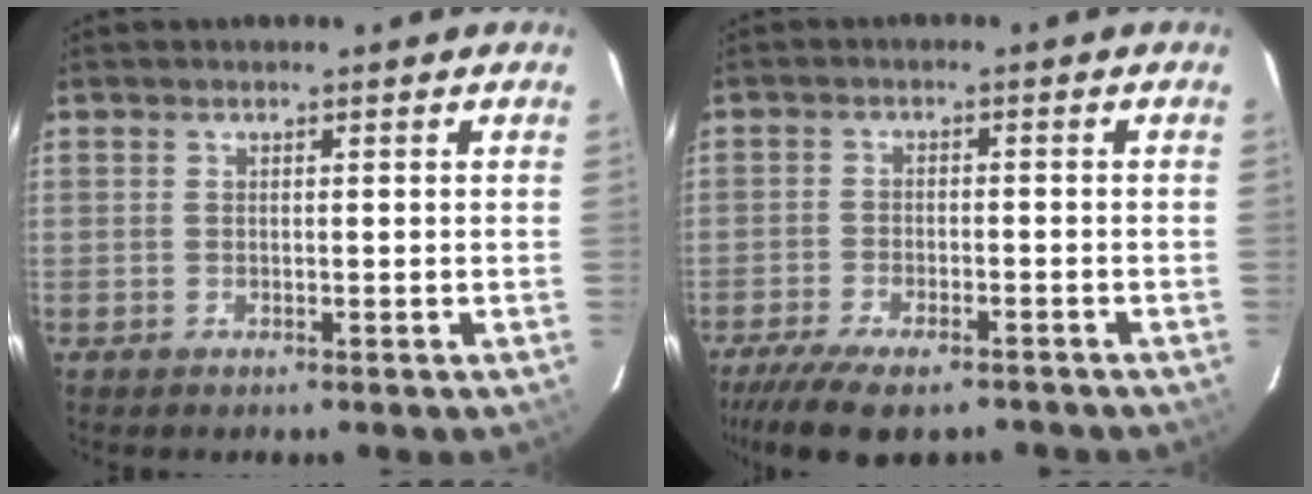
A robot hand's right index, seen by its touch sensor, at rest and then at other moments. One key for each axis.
{"total": 12.7, "fx": -9.9, "fy": 4.2, "fz": 6.7, "tx": -0.154, "ty": -0.034, "tz": -0.164}